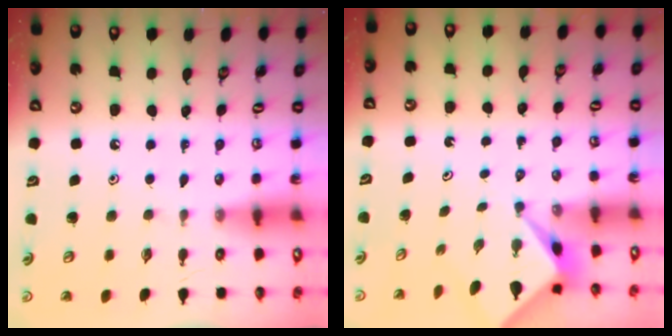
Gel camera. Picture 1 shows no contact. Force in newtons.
{"total": 2.1, "press": 2.1, "slide": 0.2}